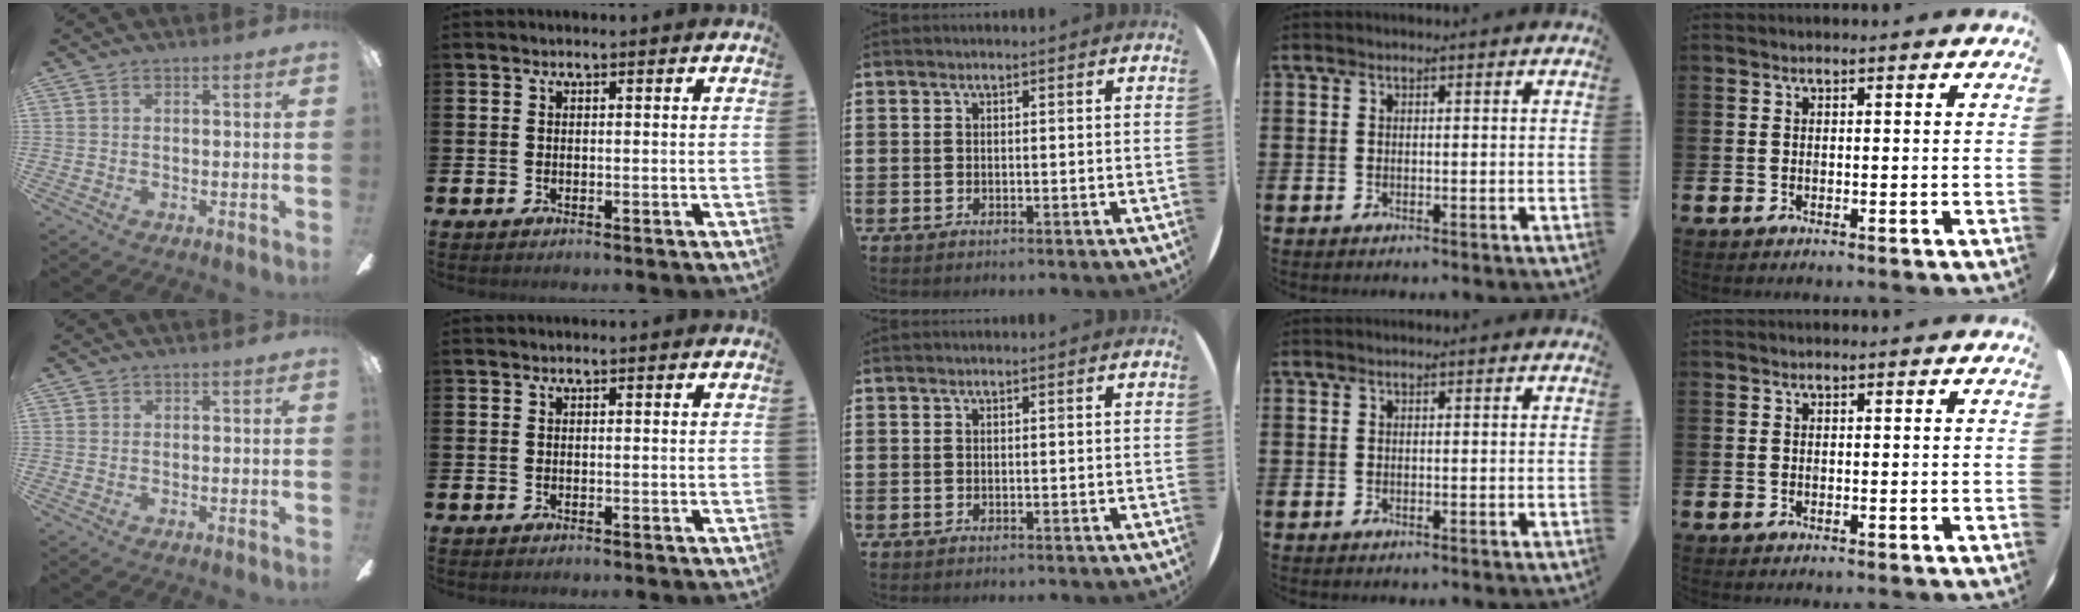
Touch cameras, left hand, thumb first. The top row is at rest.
{}